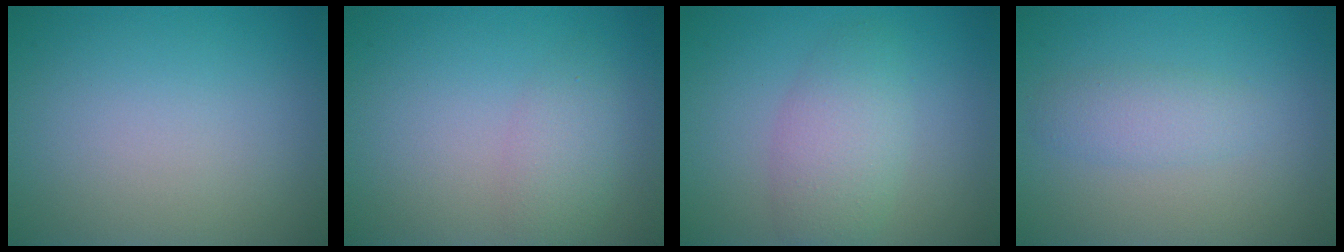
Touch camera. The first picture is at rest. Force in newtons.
{"total": 2.3, "press": 2.3, "slide": 0.1}
{"total": 2.4, "press": 2.4, "slide": 0.2}
{"total": 2.0, "press": 2.0, "slide": 0.1}